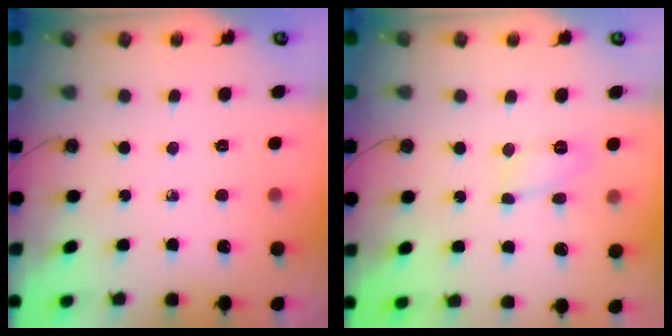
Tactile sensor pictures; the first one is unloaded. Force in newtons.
{"total": 6.6, "press": 6.6, "slide": 0.5}